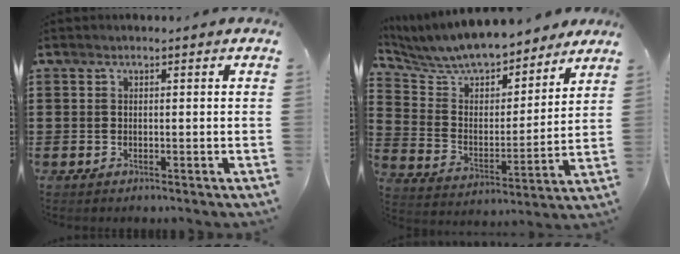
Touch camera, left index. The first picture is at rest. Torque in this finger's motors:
{"motor_torque": [2.14, 0.00, 0.69, 0.21]}